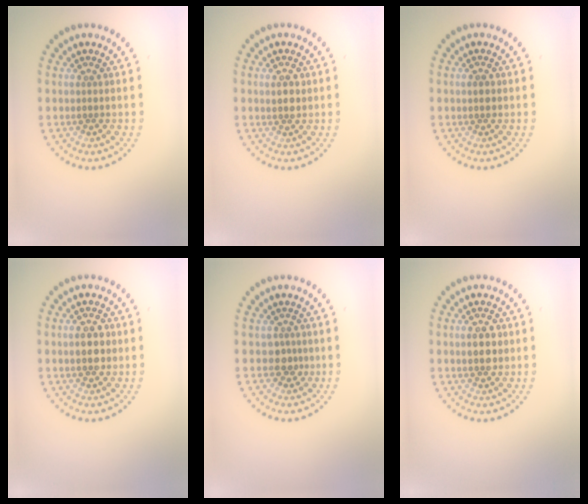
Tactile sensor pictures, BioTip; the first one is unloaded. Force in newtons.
{"total": 1.6, "press": 1.5, "slide": 0.3}
{"total": 1.3, "press": 1.3, "slide": 0.2}
{"total": 2.4, "press": 2.3, "slide": 0.2}
{"total": 1.3, "press": 1.0, "slide": 0.8}
{"total": 2.9, "press": 2.9, "slide": 0.1}